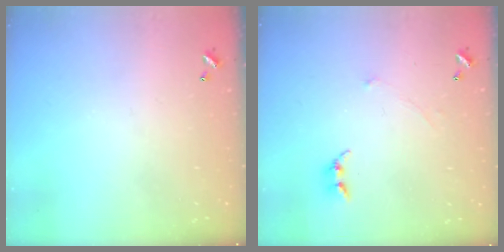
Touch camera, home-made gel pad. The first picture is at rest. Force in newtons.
{"total": 0.7, "press": 0.6, "slide": 0.4}